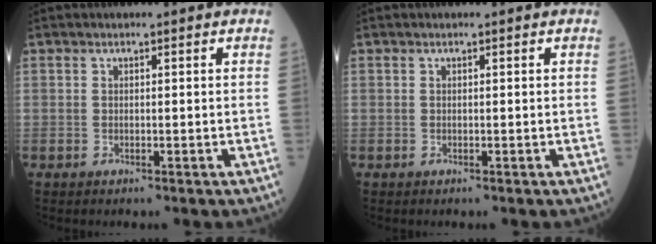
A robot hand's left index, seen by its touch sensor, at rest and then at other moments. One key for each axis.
{"total": 0.0}